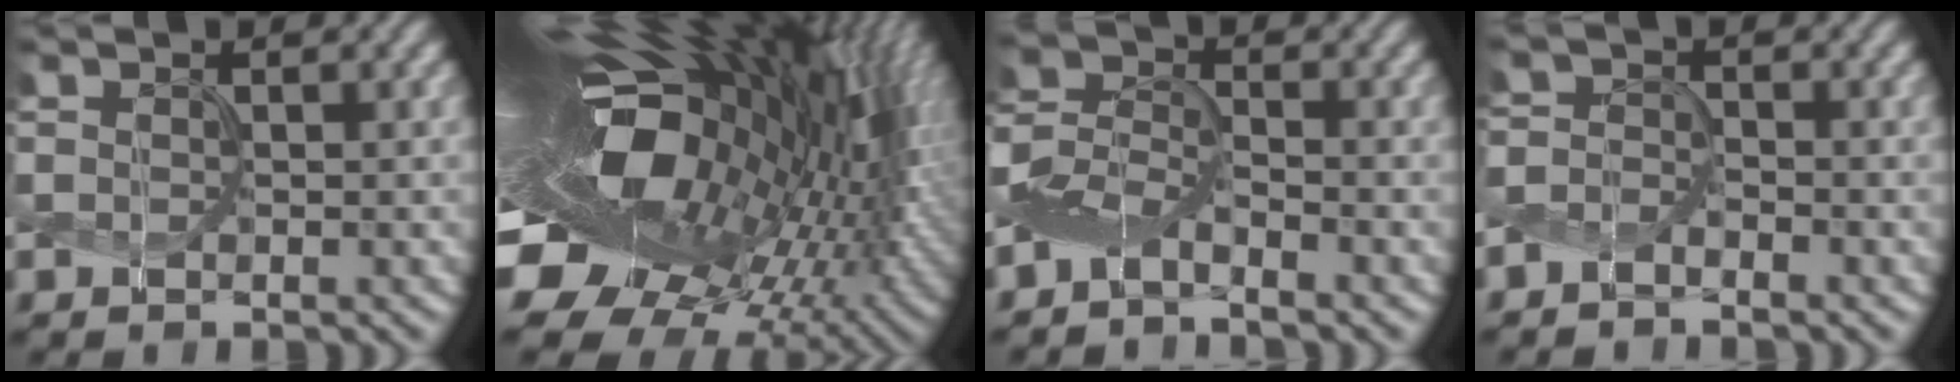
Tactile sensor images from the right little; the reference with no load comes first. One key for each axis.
{"total": 19.7, "fx": 0.5, "fy": 10.6, "fz": 16.7, "tx": -0.288, "ty": -0.025, "tz": 0.000}
{"total": 3.2, "fx": -2.9, "fy": 0.4, "fz": 1.5, "tx": -0.036, "ty": -0.001, "tz": -0.064}
{"total": 2.0, "fx": -2.0, "fy": -0.3, "fz": 0.1, "tx": -0.007, "ty": -0.001, "tz": -0.044}